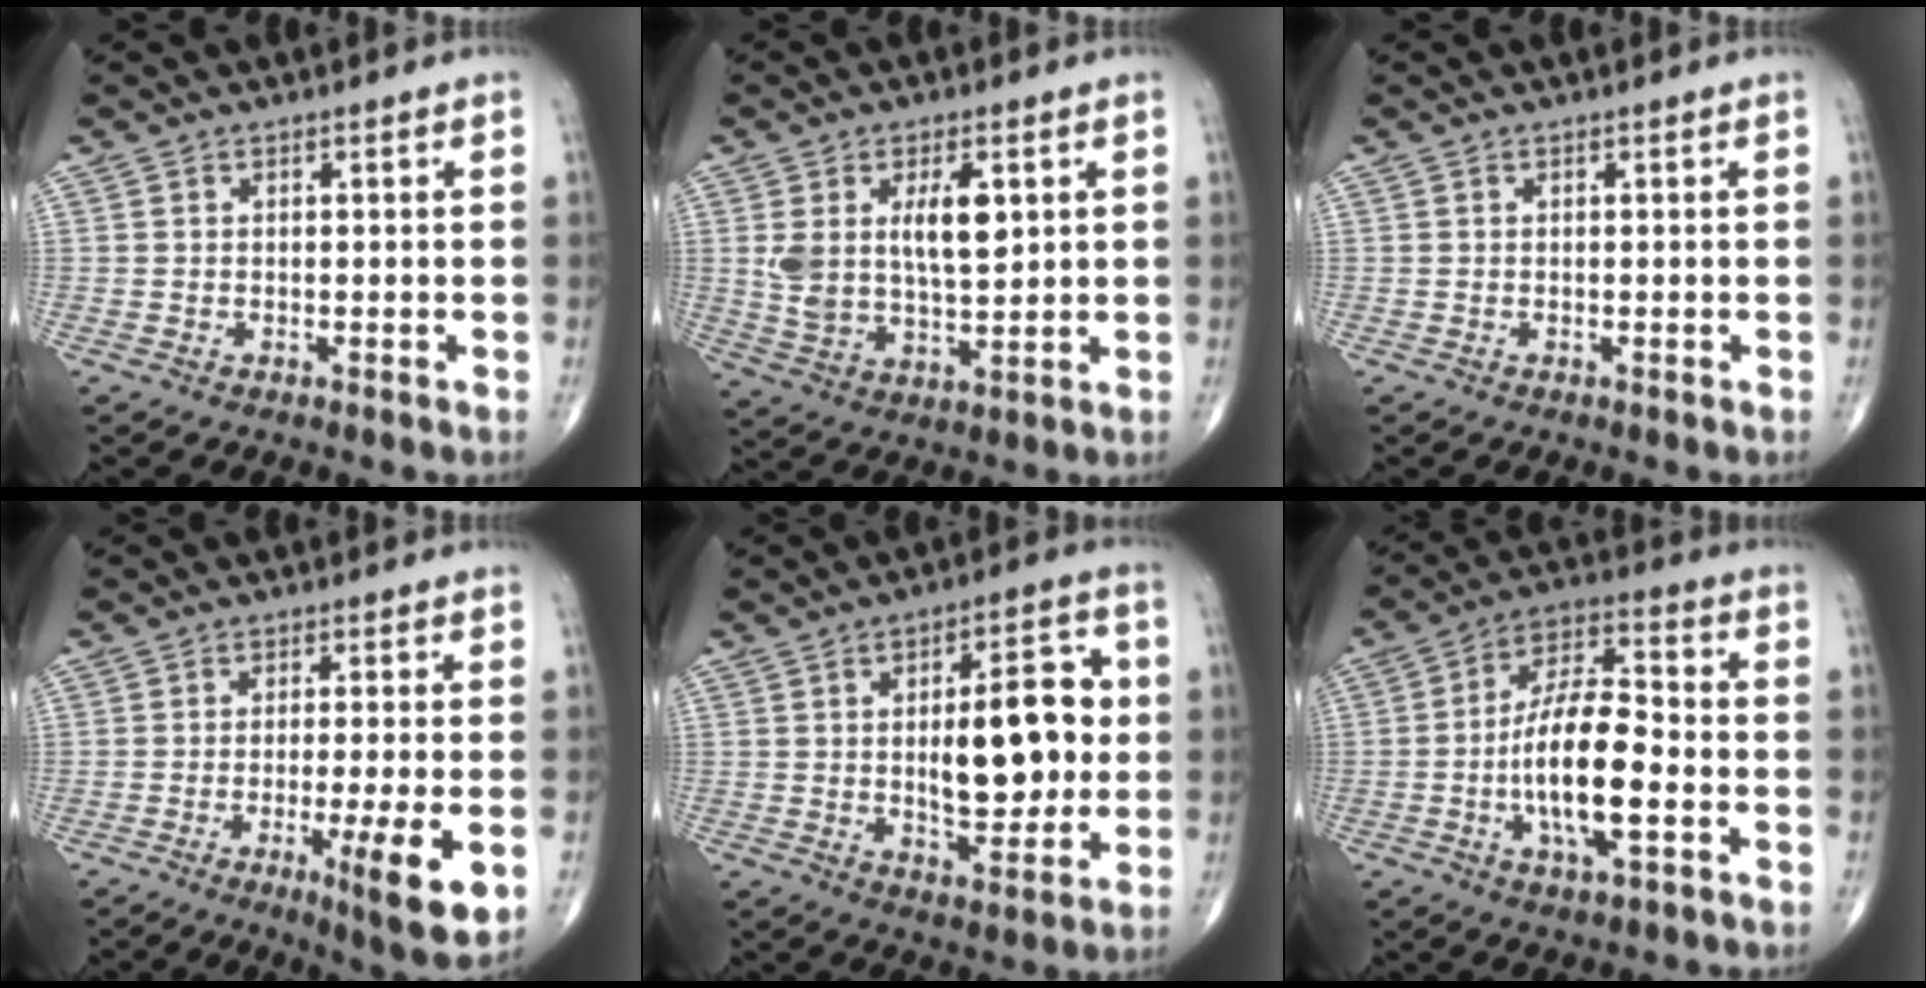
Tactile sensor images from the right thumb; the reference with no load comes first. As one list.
[{"total": 10.7, "force": [2.9, 5.0, 9.0], "torque": [-0.158, -0.016, 0.058]}, {"total": 0.0}, {"total": 10.2, "force": [-3.2, 1.2, 9.6], "torque": [-0.148, -0.015, -0.047]}, {"total": 16.0, "force": [0.9, 7.0, 14.4], "torque": [-0.176, 0.005, 0.016]}, {"total": 15.5, "force": [-3.6, 5.6, 14.0], "torque": [-0.250, 0.029, -0.069]}]